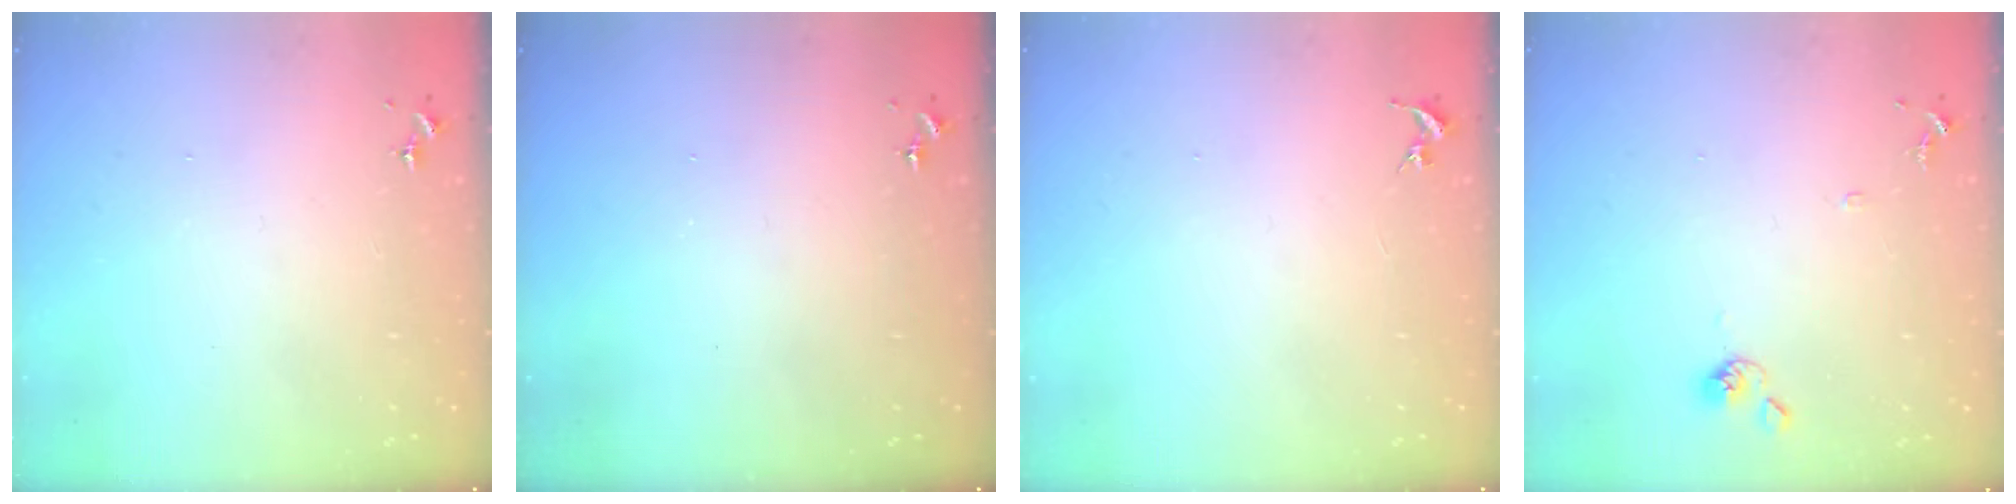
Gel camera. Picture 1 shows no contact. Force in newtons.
{"total": 0.0}
{"total": 0.0}
{"total": 7.8, "press": 7.8, "slide": 0.7}